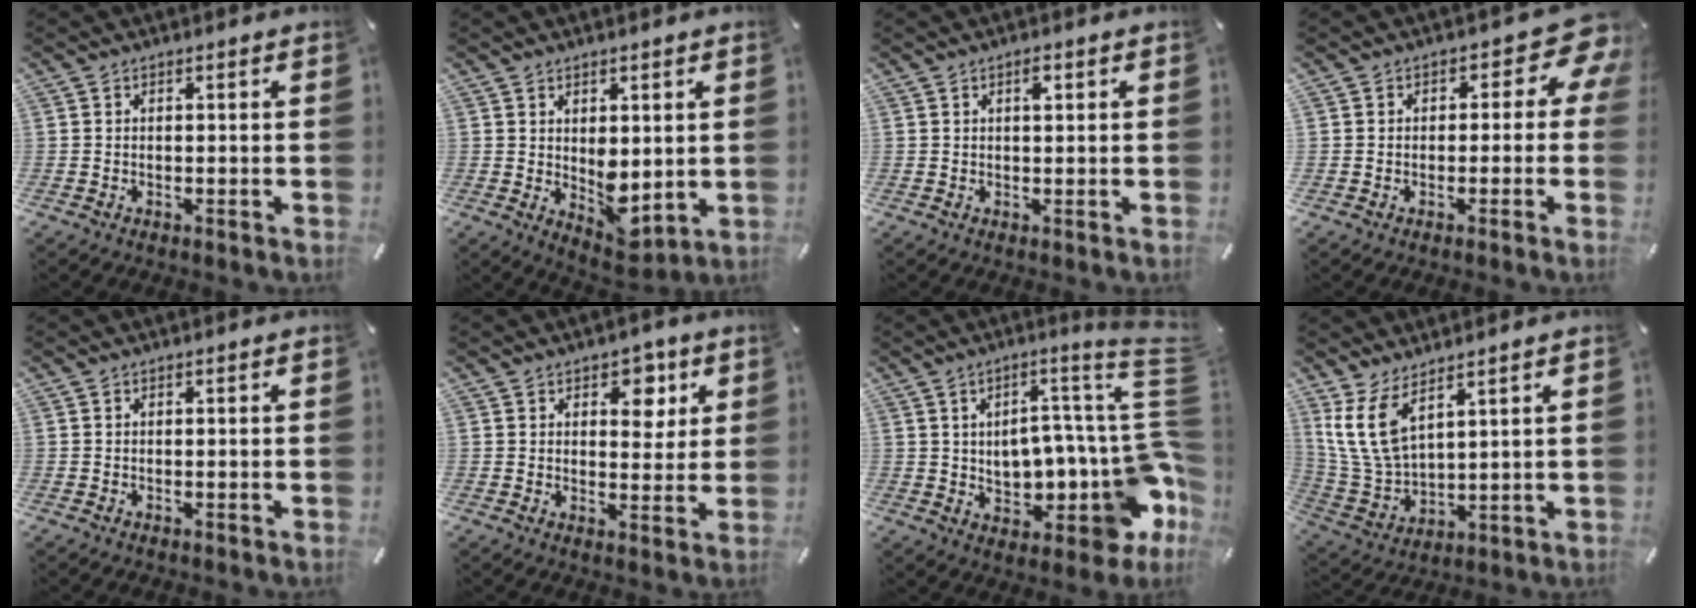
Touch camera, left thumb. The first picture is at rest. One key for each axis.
{"total": 6.9, "fx": -0.1, "fy": 4.6, "fz": 5.1, "tx": -0.054, "ty": -0.007, "tz": 0.002}
{"total": 1.6, "fx": 0.6, "fy": 0.7, "fz": 1.3, "tx": -0.013, "ty": -0.003, "tz": 0.007}
{"total": 9.1, "fx": 2.1, "fy": 5.9, "fz": 6.6, "tx": -0.072, "ty": -0.016, "tz": 0.037}
{"total": 0.0}
{"total": 6.8, "fx": 3.4, "fy": 4.6, "fz": 3.7, "tx": -0.024, "ty": -0.016, "tz": 0.048}
{"total": 18.8, "fx": -0.1, "fy": 6.9, "fz": 17.5, "tx": -0.225, "ty": -0.039, "tz": 0.005}
{"total": 11.2, "fx": 6.9, "fy": 5.4, "fz": 7.0, "tx": -0.180, "ty": -0.034, "tz": 0.128}